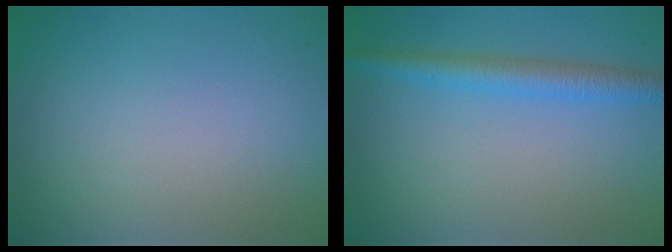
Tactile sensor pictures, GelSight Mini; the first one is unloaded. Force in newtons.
{"total": 3.1, "press": 3.1, "slide": 0.1}